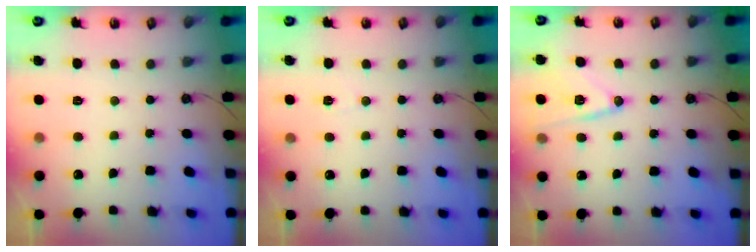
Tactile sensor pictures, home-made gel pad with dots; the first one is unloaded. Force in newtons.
{"total": 4.2, "press": 3.9, "slide": 1.7}
{"total": 12.3, "press": 12.0, "slide": 2.9}